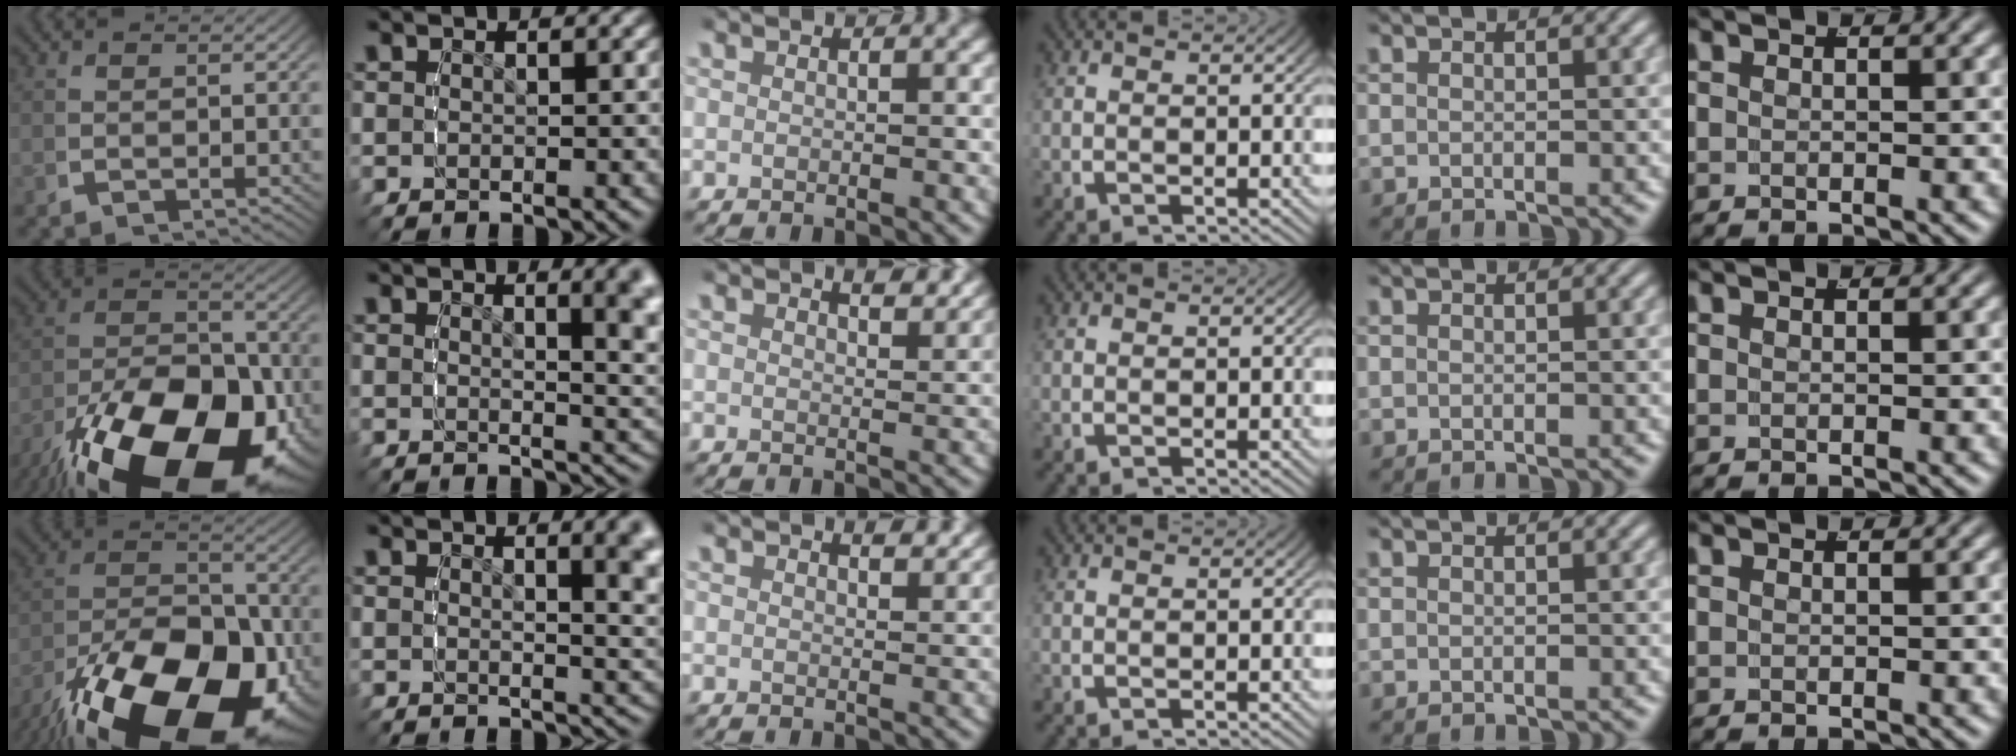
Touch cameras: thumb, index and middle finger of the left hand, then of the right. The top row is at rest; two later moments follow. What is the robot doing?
{"motion": "lift_and_place", "object": "screwdriver"}